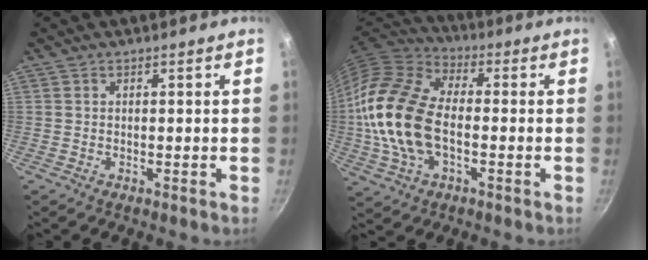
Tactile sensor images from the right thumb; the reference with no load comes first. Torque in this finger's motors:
{"motor_torque": [-0.49, 1.58, 2.27, -0.51, 0.66]}